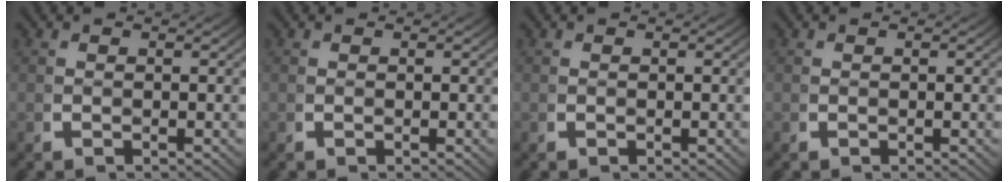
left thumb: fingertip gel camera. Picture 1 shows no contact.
{"total": 0.0}
{"total": 0.0}
{"total": 0.0}